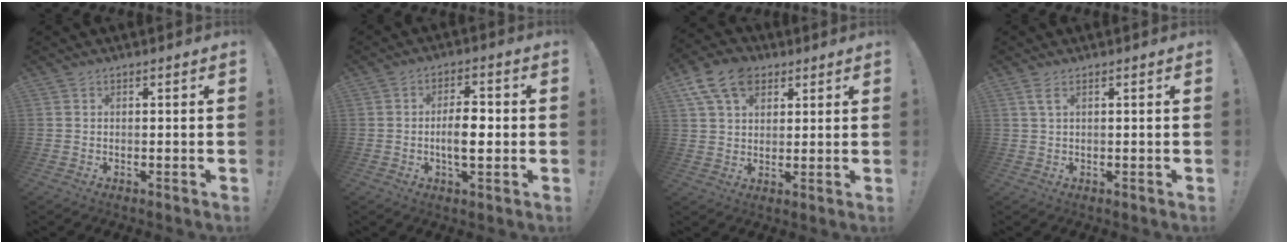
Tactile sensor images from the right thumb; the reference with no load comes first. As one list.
[{"total": 7.7, "force": [-1.2, 3.4, 6.8], "torque": [-0.103, 0.004, -0.028]}, {"total": 12.6, "force": [6.2, 8.7, 6.8], "torque": [-0.109, -0.018, 0.120]}, {"total": 2.3, "force": [1.0, 0.6, 2.0], "torque": [-0.035, -0.001, 0.016]}]